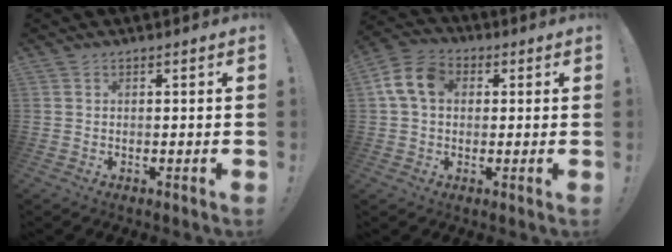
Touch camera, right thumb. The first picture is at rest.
{"total": 10.7, "force": [2.2, 7.8, 7.0], "torque": [-0.135, 0.015, 0.046]}